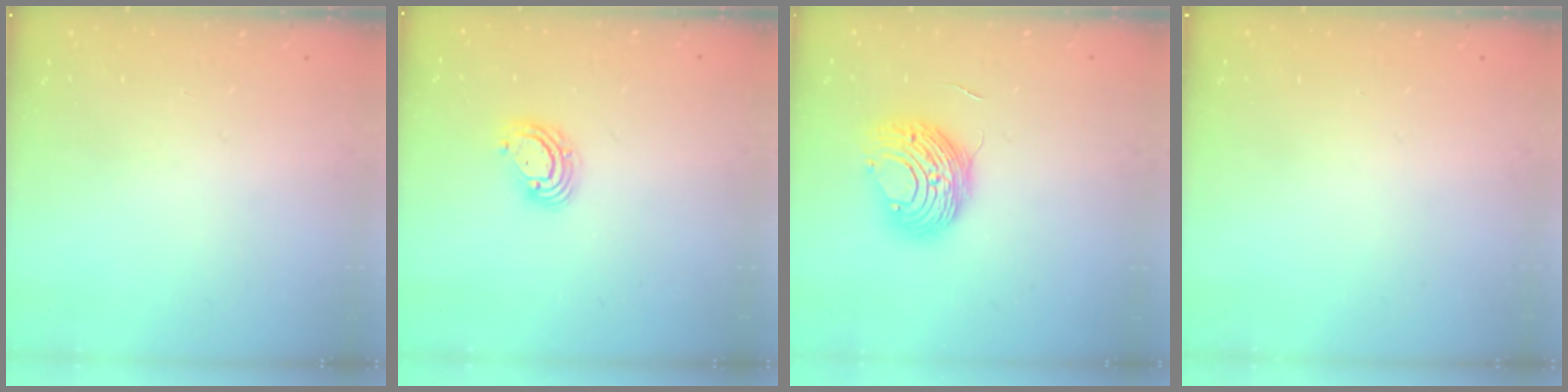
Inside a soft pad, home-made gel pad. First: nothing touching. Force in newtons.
{"total": 6.4, "press": 6.3, "slide": 1.2}
{"total": 10.1, "press": 10.1, "slide": 0.7}
{"total": 0.0}